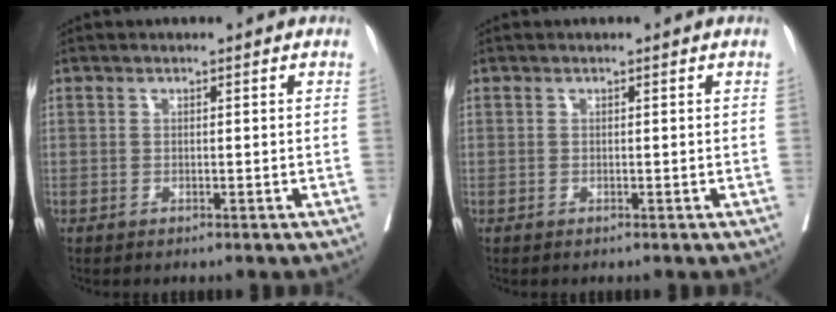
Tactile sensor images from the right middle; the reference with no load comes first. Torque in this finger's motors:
{"motor_torque": [-0.26, -0.04, 0.02, 0.00]}